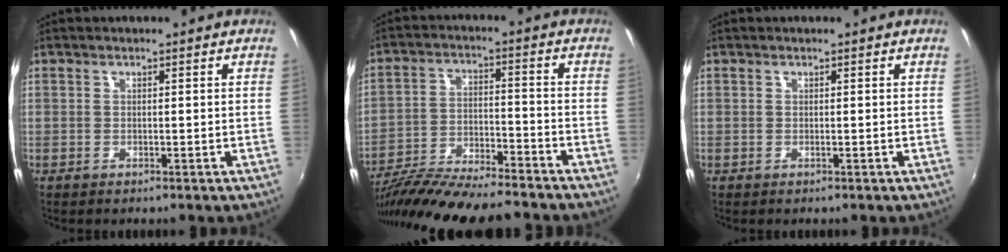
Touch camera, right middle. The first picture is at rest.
{"total": 18.9, "force": [-16.4, 2.5, 8.9], "torque": [-0.174, -0.038, -0.271]}
{"total": 0.0}